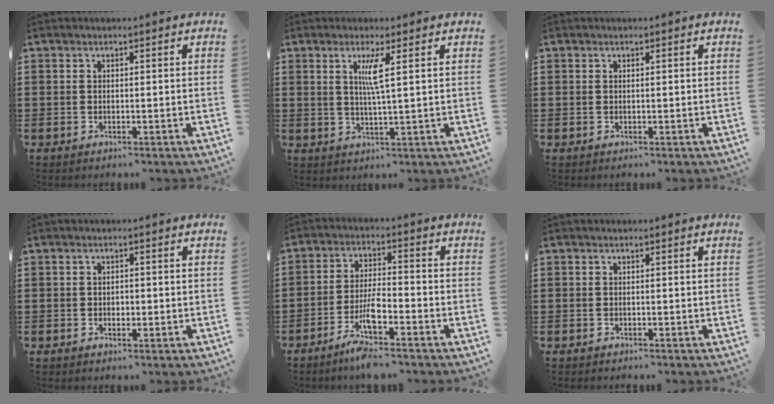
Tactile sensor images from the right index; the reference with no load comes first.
{"total": 3.8, "force": [1.3, -0.3, 3.6], "torque": [-0.075, -0.006, 0.018]}
{"total": 0.0}
{"total": 1.0, "force": [-0.2, 0.6, 0.7], "torque": [-0.015, 0.002, -0.004]}
{"total": 6.0, "force": [-4.0, 1.2, 4.2], "torque": [-0.091, -0.006, -0.078]}
{"total": 0.0}